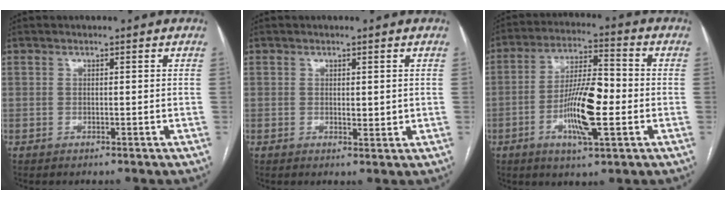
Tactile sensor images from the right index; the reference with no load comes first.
{"total": 1.6, "force": [0.3, 0.9, 1.3], "torque": [-0.016, -0.006, 0.009]}
{"total": 11.9, "force": [-2.8, 2.4, 11.3], "torque": [-0.212, 0.002, -0.049]}